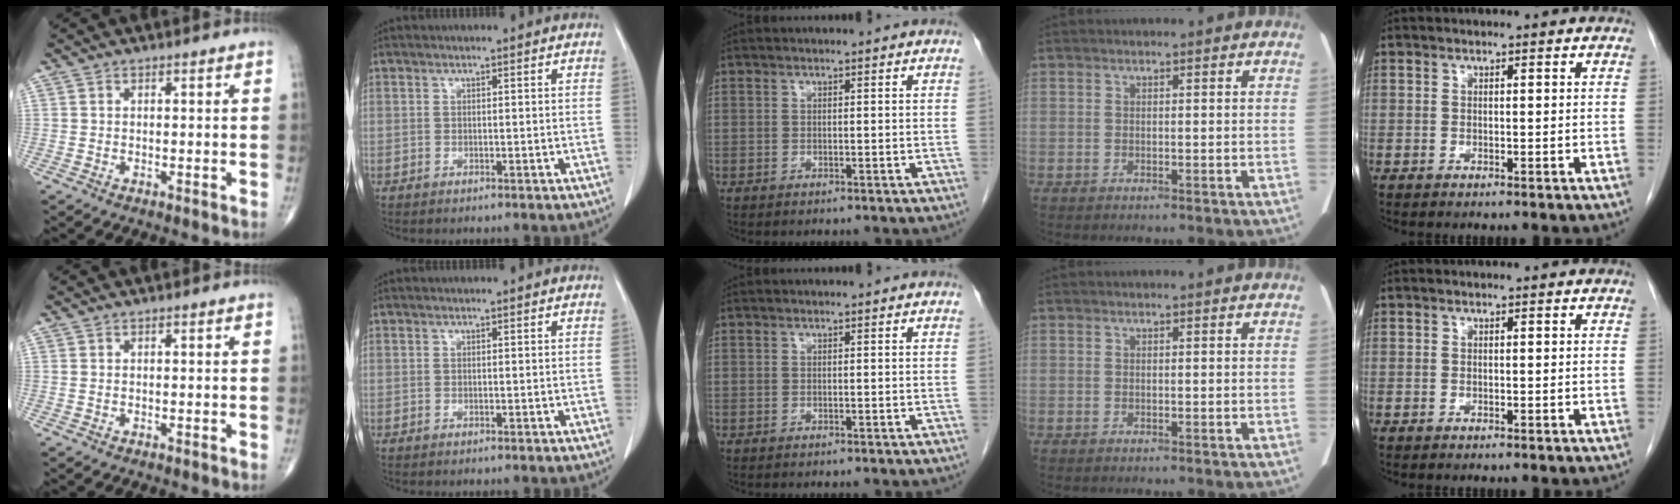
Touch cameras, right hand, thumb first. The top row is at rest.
{}